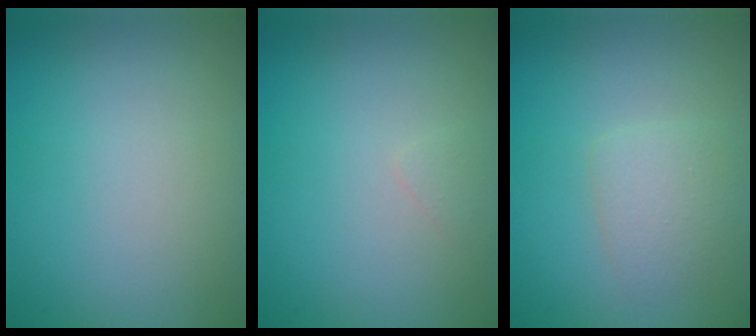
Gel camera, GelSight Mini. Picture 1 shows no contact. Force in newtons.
{"total": 0.5, "press": 0.5, "slide": 0.0}
{"total": 2.0, "press": 2.0, "slide": 0.0}